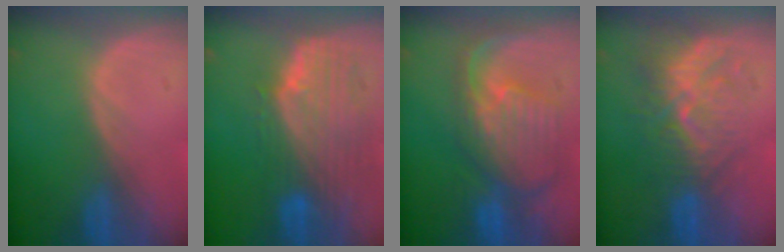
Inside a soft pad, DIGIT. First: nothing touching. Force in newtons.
{"total": 10.0, "press": 8.8, "slide": 4.7}
{"total": 10.8, "press": 9.6, "slide": 5.1}
{"total": 10.1, "press": 8.7, "slide": 5.1}